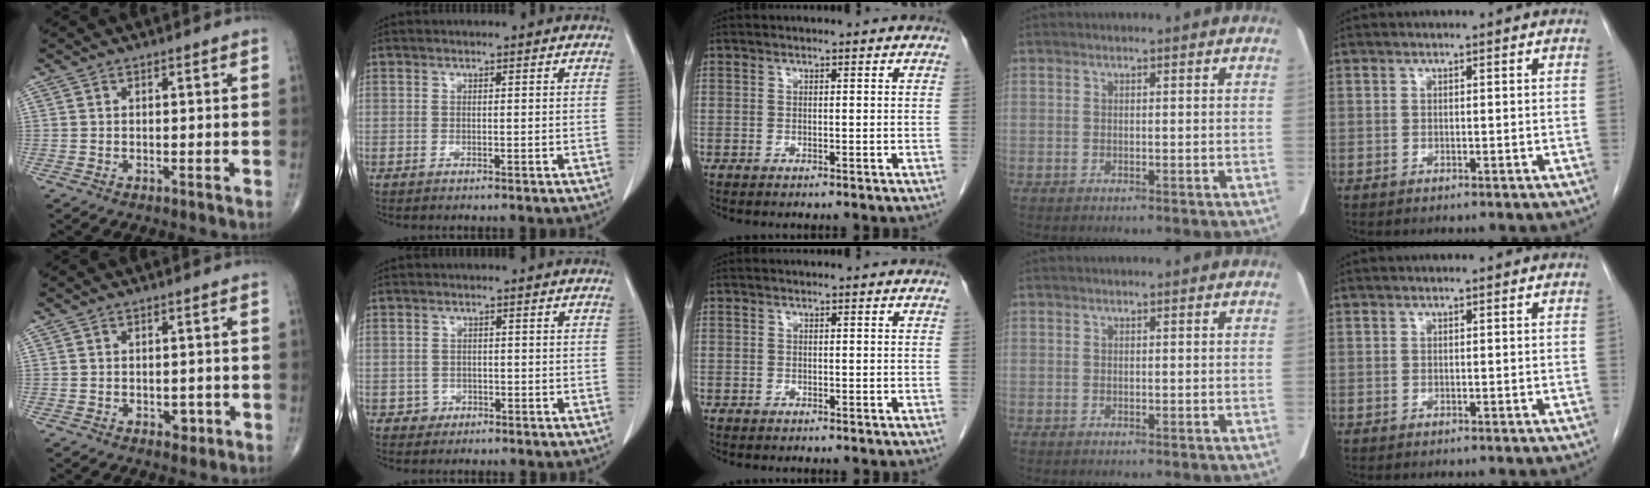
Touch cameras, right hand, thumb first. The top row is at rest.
{"thumb": {"total": 1.8, "force": [-0.7, 1.3, 1.1], "torque": [-0.002, 0.001, -0.007]}, "index": {"total": 1.7, "force": [-0.7, 1.6, -0.2], "torque": [0.012, 0.010, -0.010]}, "middle": {"total": 0.6, "force": [-0.4, 0.4, 0.0], "torque": [-0.007, 0.003, -0.010]}}